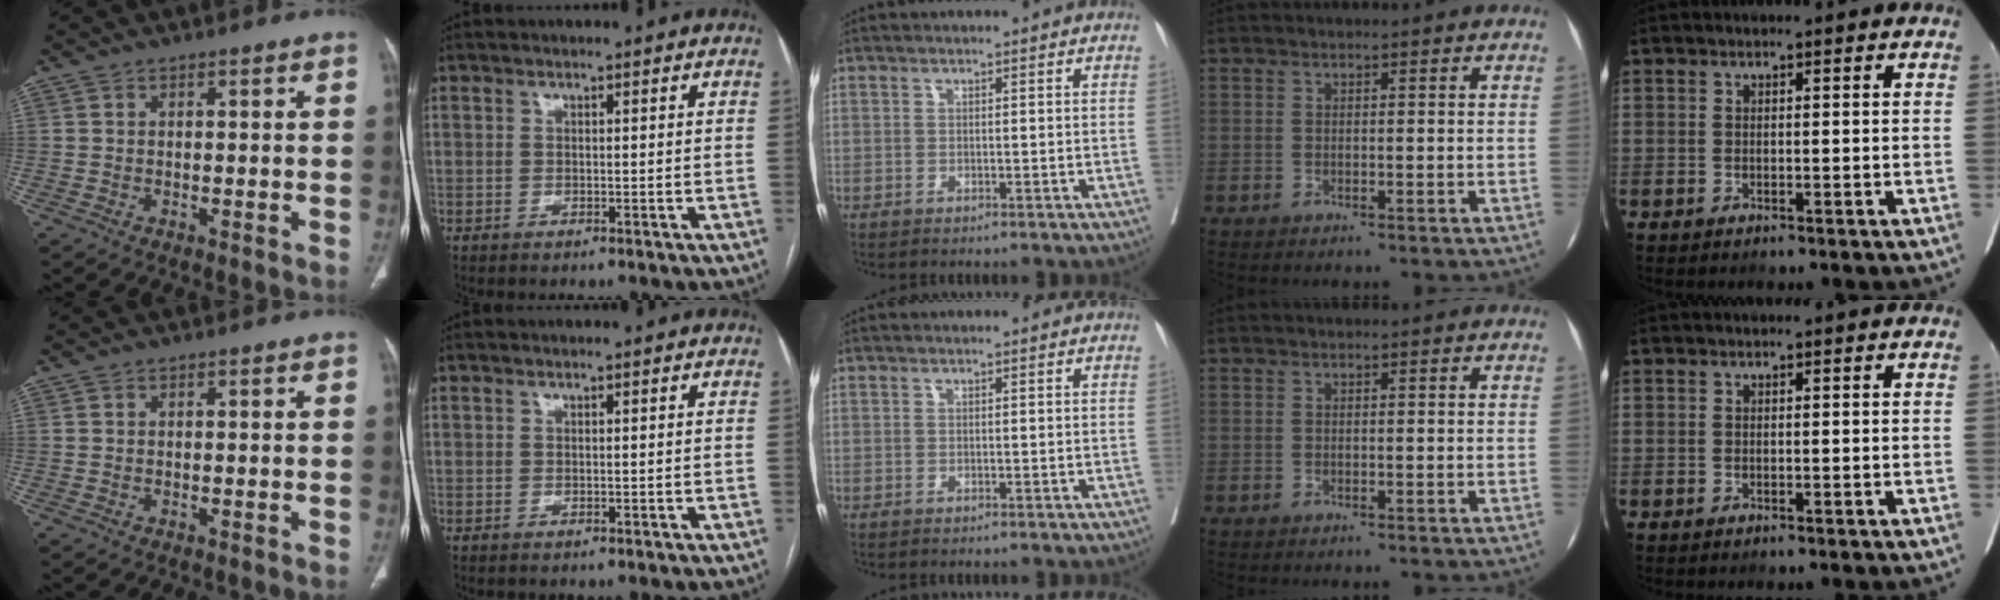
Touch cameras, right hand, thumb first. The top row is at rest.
{}